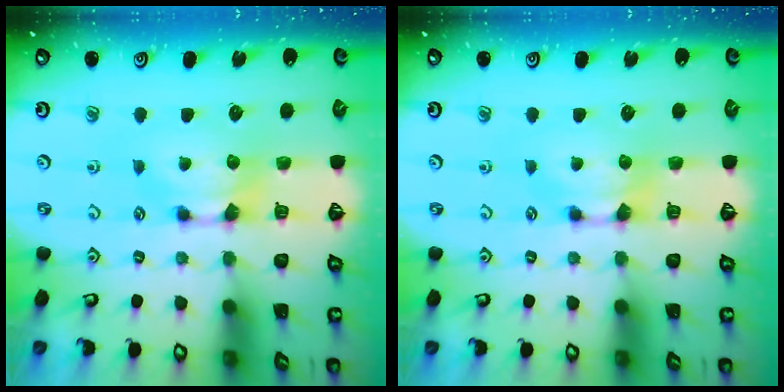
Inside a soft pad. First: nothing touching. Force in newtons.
{"total": 0.0}